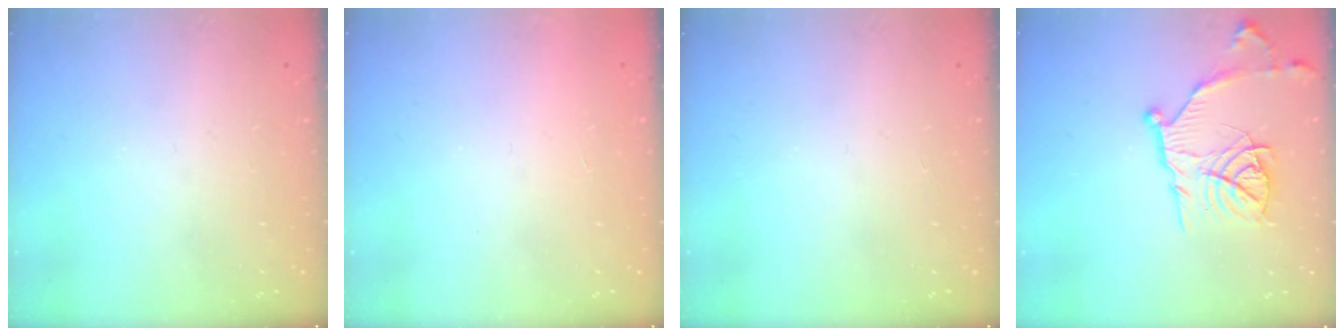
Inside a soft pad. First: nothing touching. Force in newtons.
{"total": 1.6, "press": 1.6, "slide": 0.1}
{"total": 0.0}
{"total": 15.2, "press": 15.2, "slide": 1.1}